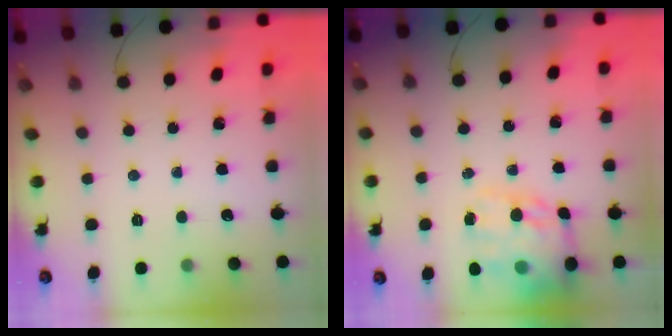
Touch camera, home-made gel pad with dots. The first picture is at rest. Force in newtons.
{"total": 18.1, "press": 17.6, "slide": 4.4}